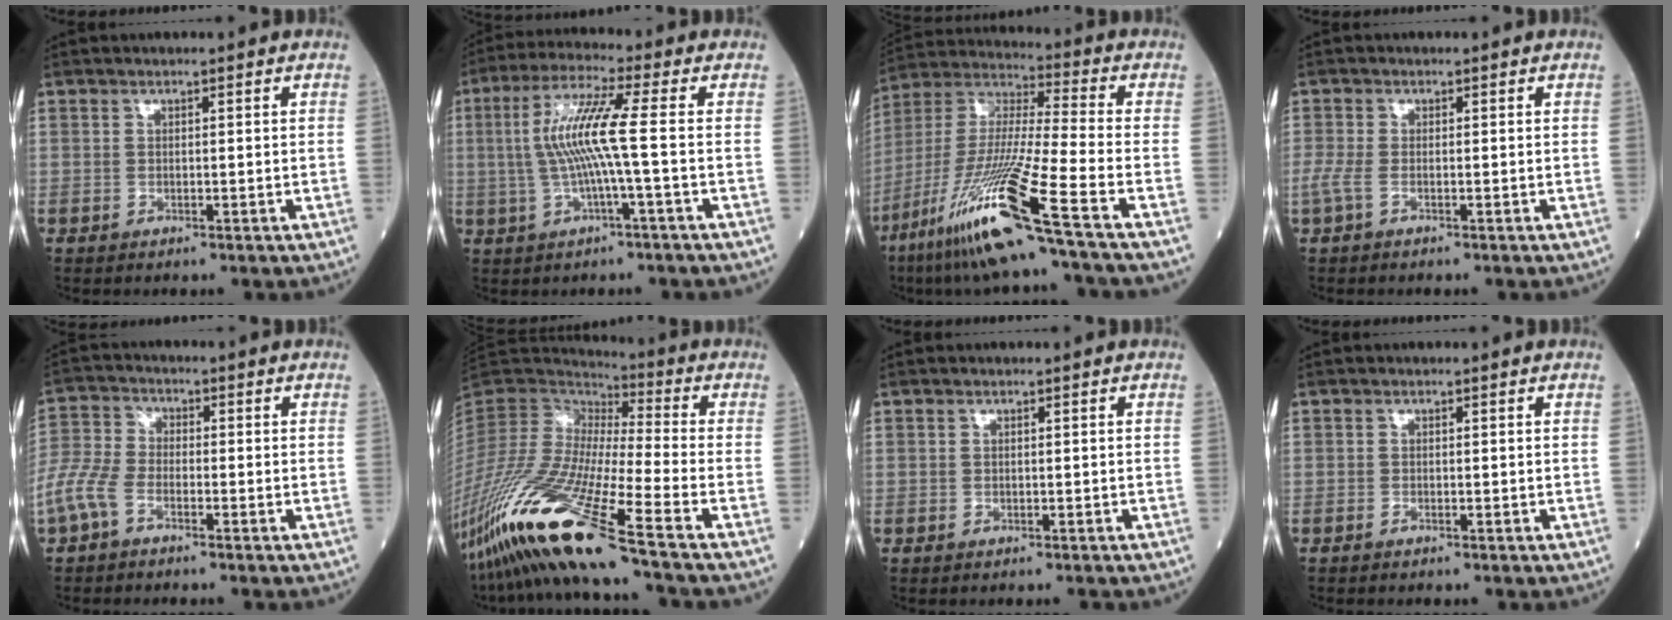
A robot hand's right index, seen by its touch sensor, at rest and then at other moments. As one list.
[{"total": 9.1, "force": [-0.1, -0.5, 9.1], "torque": [-0.184, 0.015, -0.005]}, {"total": 19.1, "force": [-10.5, -1.4, 15.9], "torque": [-0.350, -0.048, -0.204]}, {"total": 1.9, "force": [-0.9, 0.6, 1.6], "torque": [-0.043, -0.003, -0.022]}, {"total": 6.2, "force": [-3.3, 3.2, 4.2], "torque": [-0.111, 0.002, -0.077]}, {"total": 20.6, "force": [-13.1, -0.2, 15.9], "torque": [-0.361, -0.055, -0.255]}, {"total": 0.0}, {"total": 0.0}]